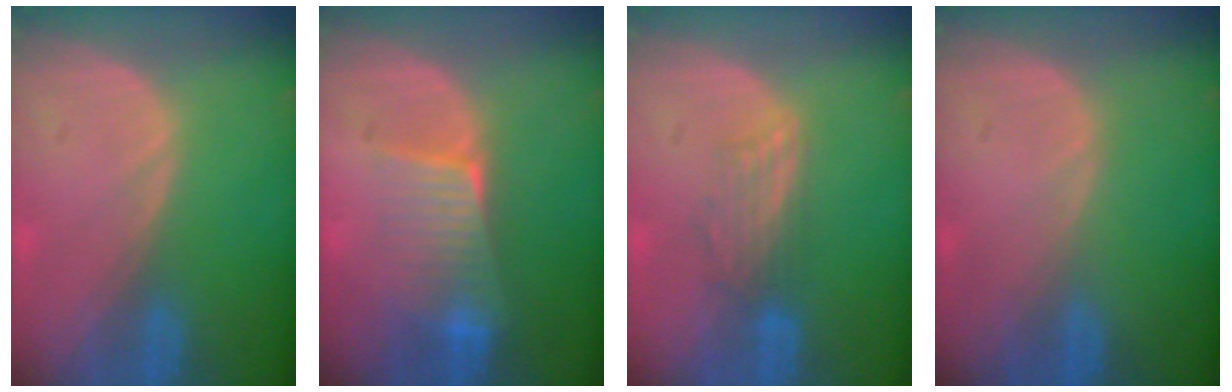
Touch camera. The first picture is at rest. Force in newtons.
{"total": 6.5, "press": 6.1, "slide": 2.4}
{"total": 3.6, "press": 3.2, "slide": 1.7}
{"total": 0.0}